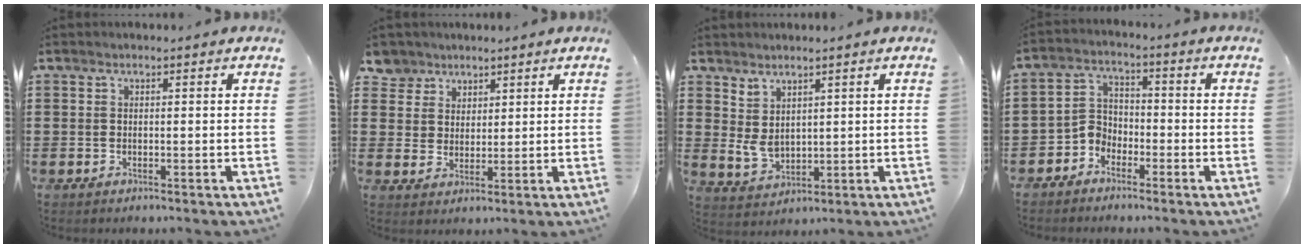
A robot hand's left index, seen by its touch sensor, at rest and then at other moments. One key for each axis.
{"total": 4.8, "fx": 3.1, "fy": 3.7, "fz": -0.2, "tx": -0.017, "ty": 0.000, "tz": 0.055}
{"total": 3.8, "fx": 1.7, "fy": 2.6, "fz": 2.2, "tx": -0.055, "ty": -0.004, "tz": 0.032}
{"total": 4.3, "fx": -3.5, "fy": 2.3, "fz": 0.9, "tx": -0.031, "ty": 0.006, "tz": -0.075}